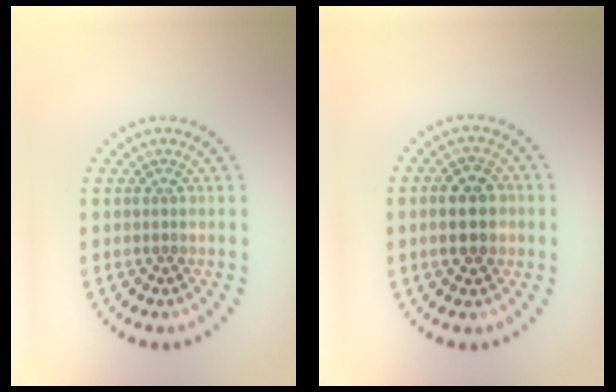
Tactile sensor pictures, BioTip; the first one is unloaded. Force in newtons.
{"total": 4.1, "press": 4.1, "slide": 0.2}